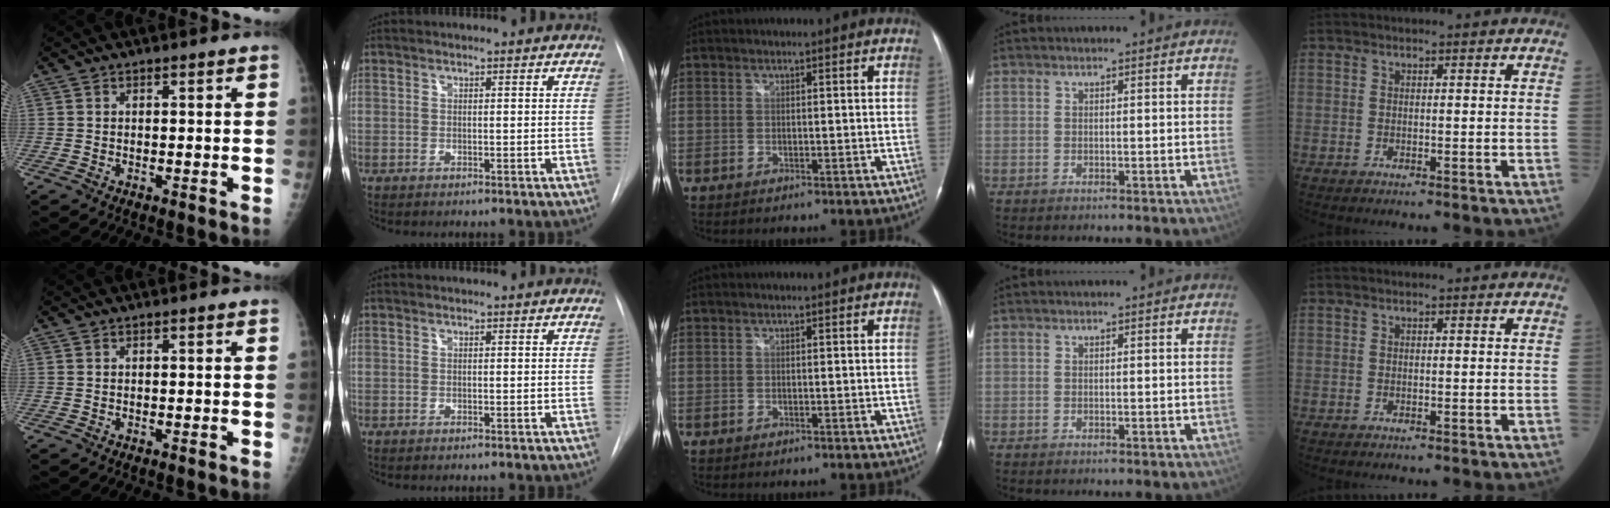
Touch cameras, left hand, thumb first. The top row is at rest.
{}